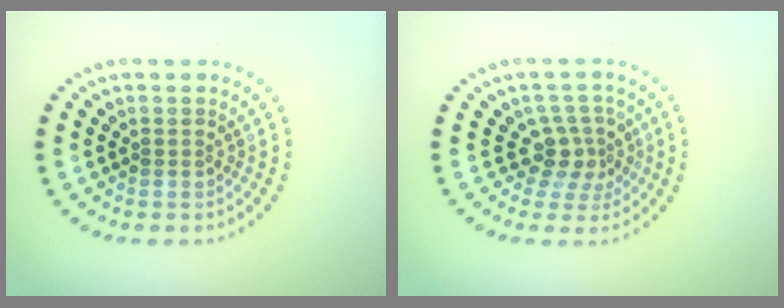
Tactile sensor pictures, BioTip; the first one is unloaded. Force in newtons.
{"total": 2.9, "press": 2.2, "slide": 1.9}